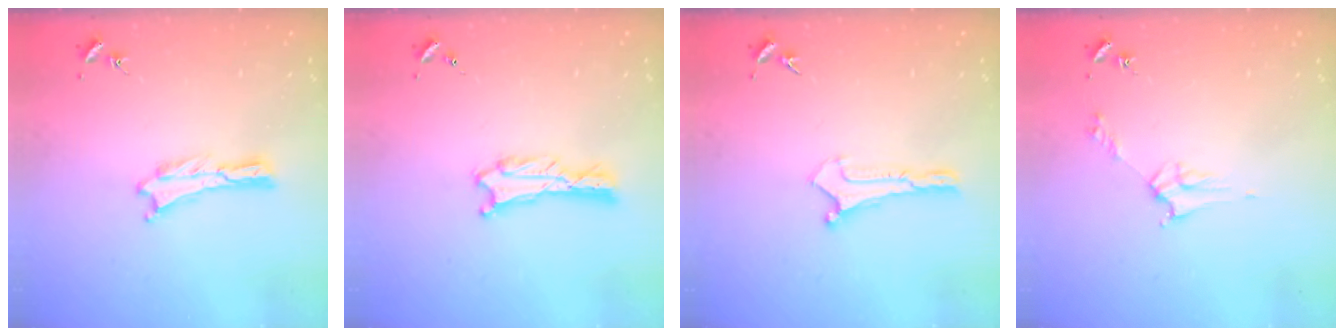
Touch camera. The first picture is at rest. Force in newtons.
{"total": 0.7, "press": 0.7, "slide": 0.1}
{"total": 0.0}
{"total": 2.8, "press": 2.8, "slide": 0.3}